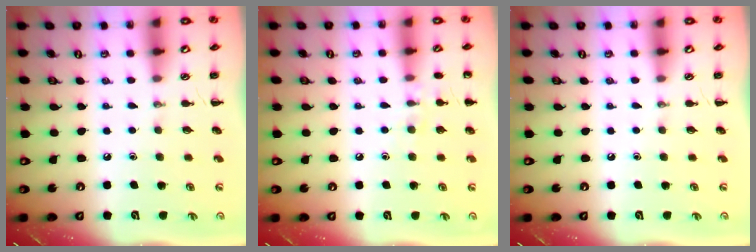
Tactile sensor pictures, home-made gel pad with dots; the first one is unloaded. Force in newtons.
{"total": 6.8, "press": 6.5, "slide": 2.1}
{"total": 0.0}